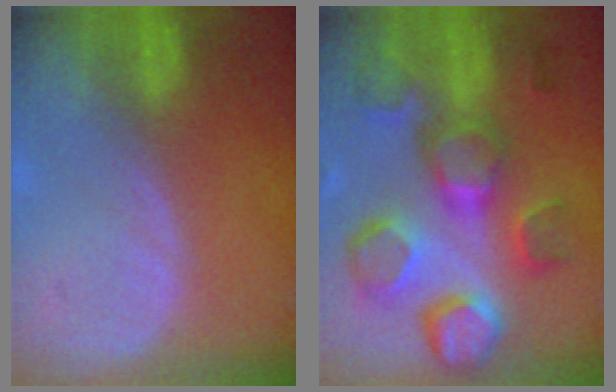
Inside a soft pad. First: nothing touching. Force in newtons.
{"total": 12.5, "press": 11.1, "slide": 5.7}